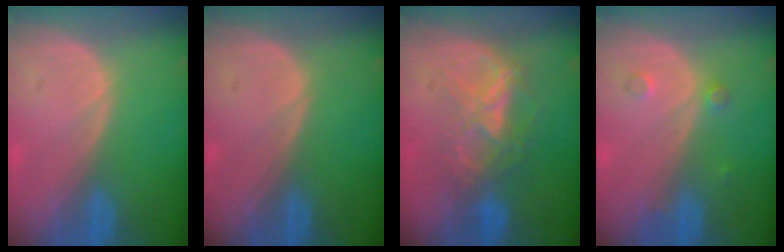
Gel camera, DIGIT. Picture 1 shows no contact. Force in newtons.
{"total": 0.0}
{"total": 6.5, "press": 6.2, "slide": 1.9}
{"total": 1.7, "press": 1.7, "slide": 0.3}